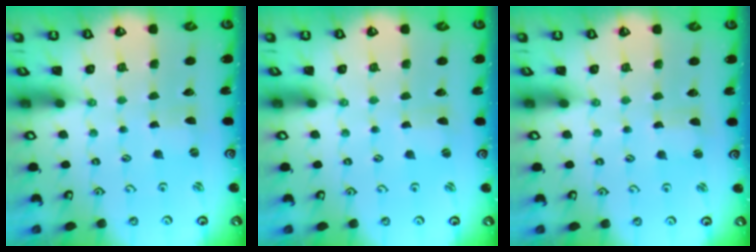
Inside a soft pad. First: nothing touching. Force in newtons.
{"total": 0.0}
{"total": 1.1, "press": 1.0, "slide": 0.2}